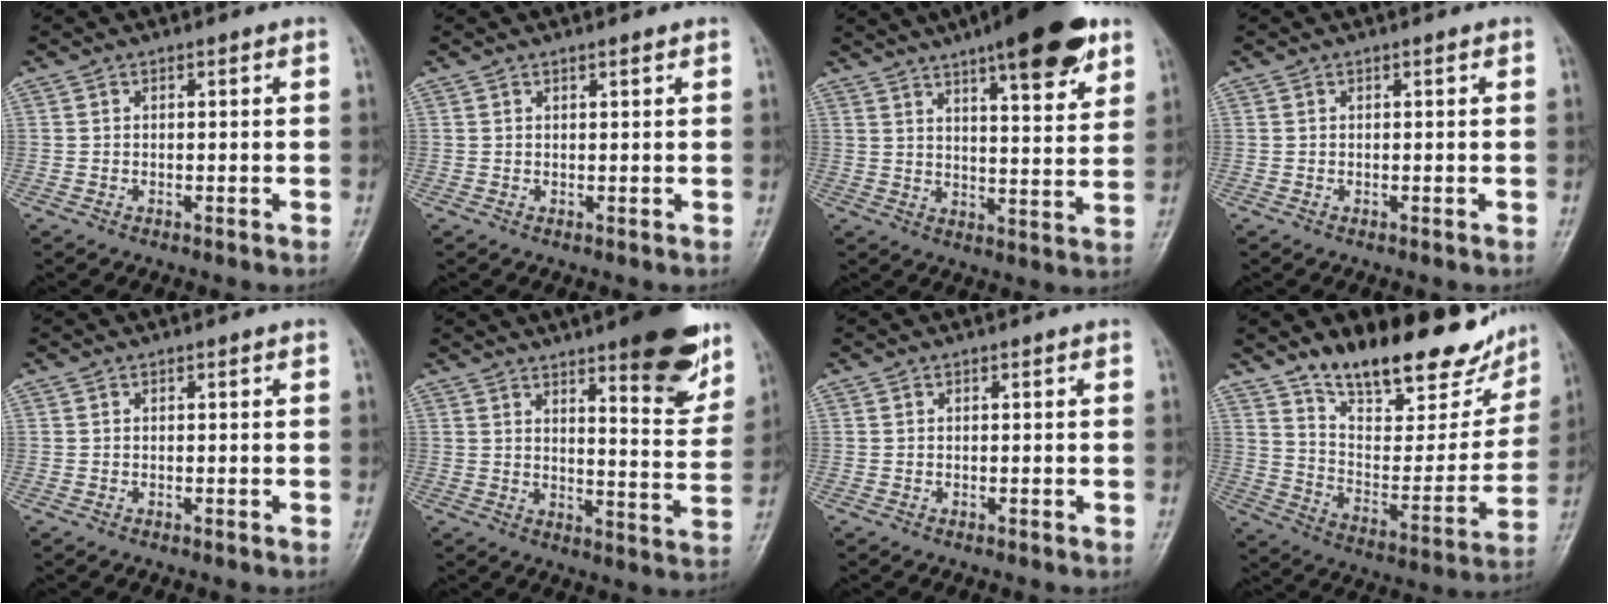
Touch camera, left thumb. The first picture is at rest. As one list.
[{"total": 0.8, "force": [0.6, 0.1, 0.4], "torque": [-0.008, -0.004, 0.010]}, {"total": 17.2, "force": [10.7, 4.5, 12.7], "torque": [-0.156, -0.044, 0.155]}, {"total": 0.0}, {"total": 0.0}, {"total": 15.7, "force": [9.8, 4.2, 11.6], "torque": [-0.111, -0.058, 0.135]}, {"total": 0.0}, {"total": 24.4, "force": [18.0, 9.5, 13.5], "torque": [-0.157, -0.087, 0.279]}]